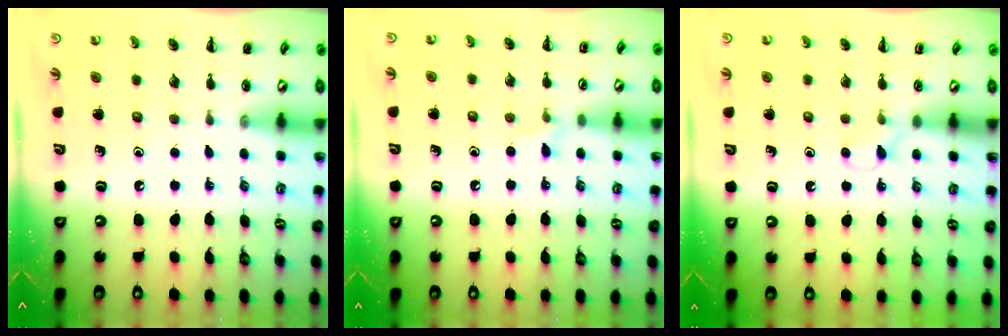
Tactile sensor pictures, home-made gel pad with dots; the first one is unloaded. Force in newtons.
{"total": 5.0, "press": 4.7, "slide": 1.8}
{"total": 2.6, "press": 2.4, "slide": 0.9}